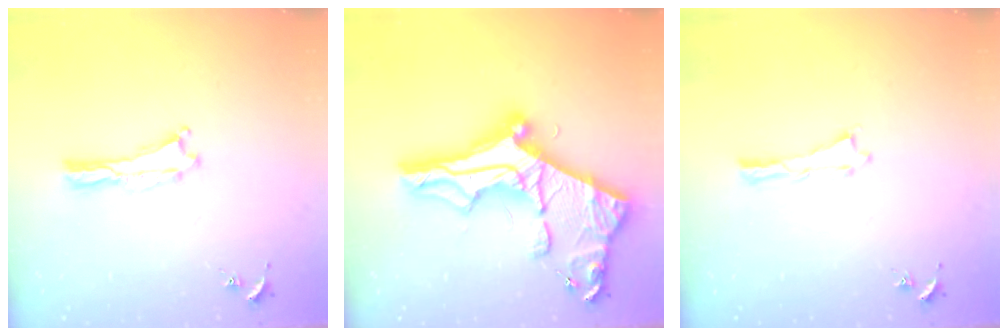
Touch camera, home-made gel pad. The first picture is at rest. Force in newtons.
{"total": 14.3, "press": 14.2, "slide": 1.4}
{"total": 0.0}